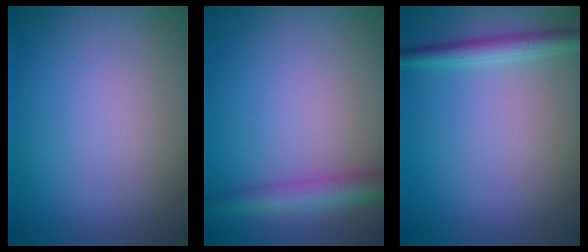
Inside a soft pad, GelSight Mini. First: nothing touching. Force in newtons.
{"total": 3.2, "press": 3.2, "slide": 0.1}
{"total": 2.2, "press": 2.2, "slide": 0.1}